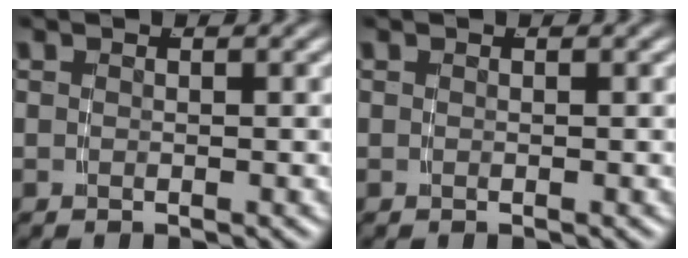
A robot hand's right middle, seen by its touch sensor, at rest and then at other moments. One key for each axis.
{"total": 0.0}